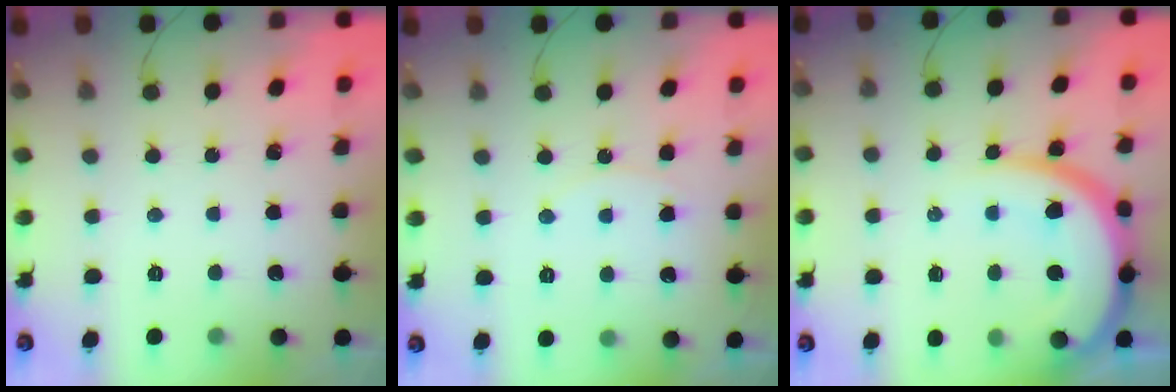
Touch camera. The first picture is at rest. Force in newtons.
{"total": 5.1, "press": 5.1, "slide": 0.6}
{"total": 13.7, "press": 13.7, "slide": 1.4}